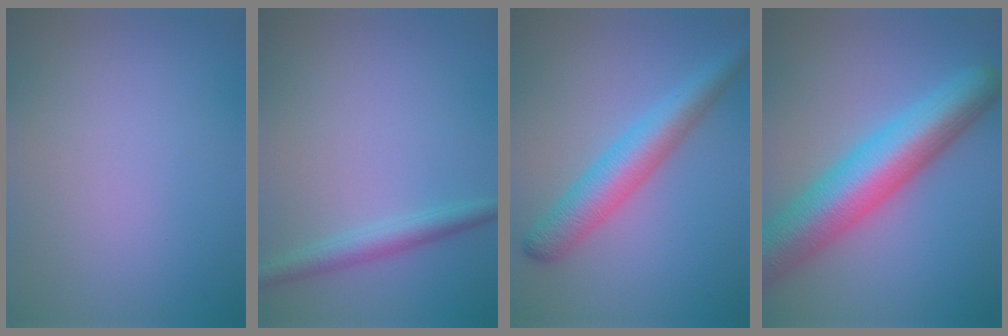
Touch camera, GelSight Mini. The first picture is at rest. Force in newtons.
{"total": 2.4, "press": 2.4, "slide": 0.1}
{"total": 5.1, "press": 5.1, "slide": 0.1}
{"total": 10.0, "press": 10.0, "slide": 0.4}